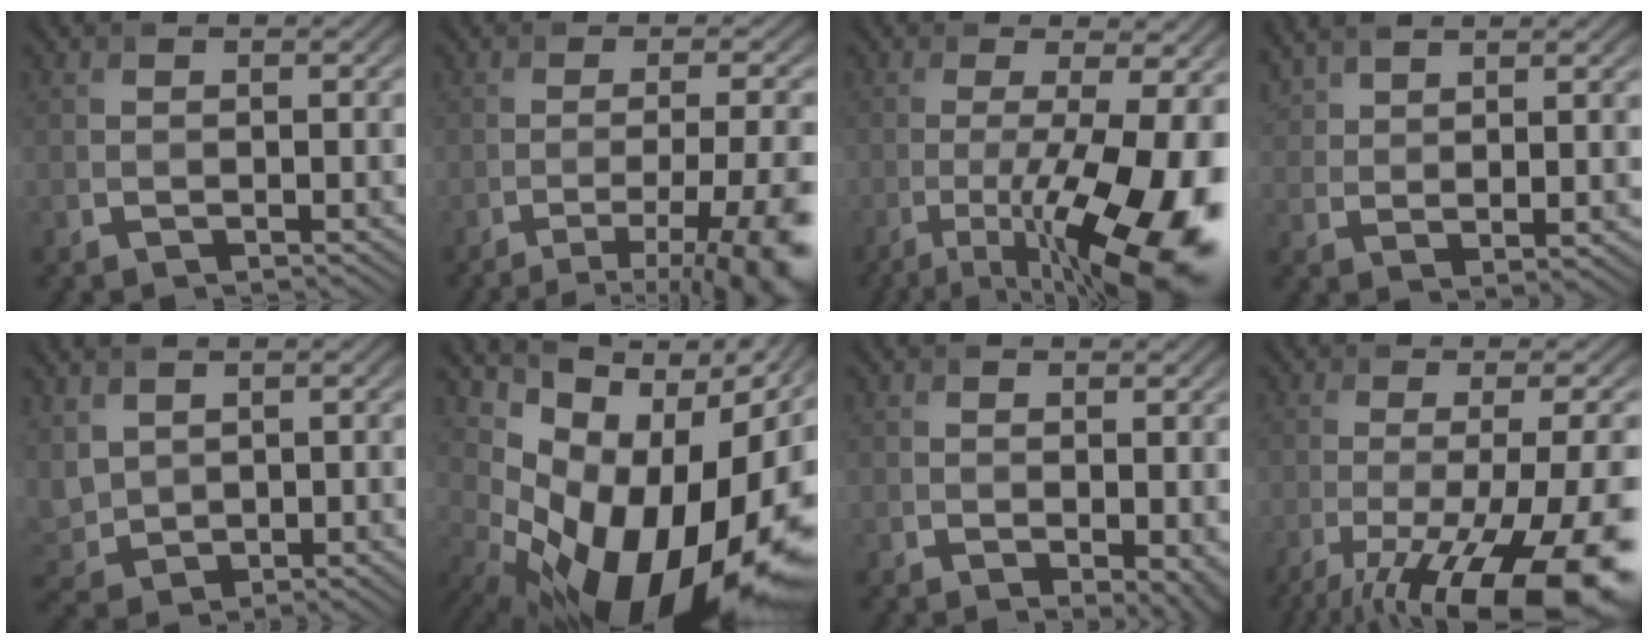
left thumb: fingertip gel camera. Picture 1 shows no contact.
{"total": 10.9, "force": [-5.9, 2.6, 8.8], "torque": [-0.120, -0.001, -0.073]}
{"total": 15.0, "force": [-5.3, 4.4, 13.3], "torque": [-0.208, -0.022, -0.069]}
{"total": 6.3, "force": [4.6, 1.4, 4.0], "torque": [-0.086, 0.010, 0.096]}
{"total": 4.9, "force": [2.4, 3.3, 2.6], "torque": [-0.089, -0.004, 0.058]}
{"total": 18.2, "force": [-2.6, 11.3, 14.1], "torque": [-0.186, -0.021, -0.022]}
{"total": 2.6, "force": [0.3, 1.0, 2.4], "torque": [-0.030, -0.005, 0.010]}
{"total": 18.1, "force": [-9.7, 4.4, 14.7], "torque": [-0.217, -0.017, -0.147]}